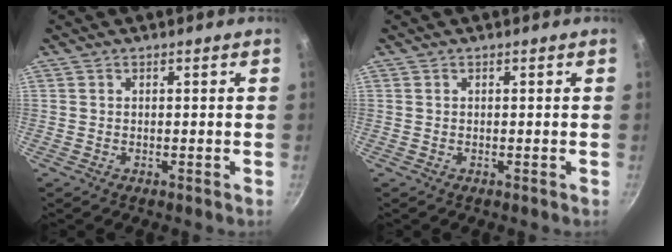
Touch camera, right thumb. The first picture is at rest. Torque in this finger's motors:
{"motor_torque": [-0.07, 0.07, -0.07, 0.07, 0.00]}